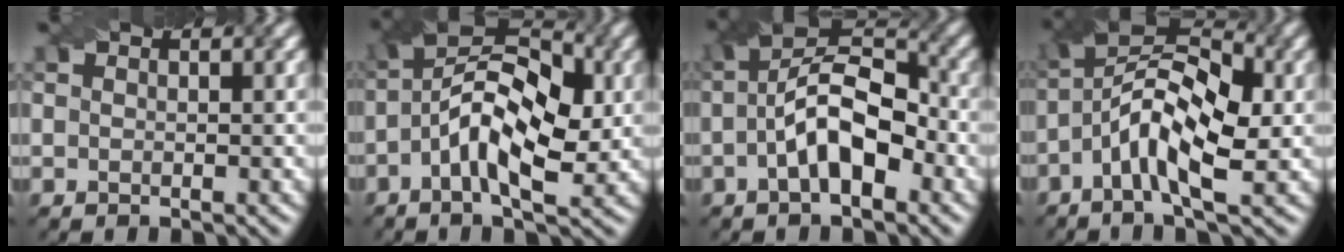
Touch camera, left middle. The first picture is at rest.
{"total": 8.7, "force": [-0.8, 4.1, 7.7], "torque": [-0.136, 0.022, -0.022]}
{"total": 7.5, "force": [-1.5, 3.5, 6.4], "torque": [-0.114, 0.017, -0.032]}
{"total": 8.4, "force": [-1.4, 3.3, 7.5], "torque": [-0.138, 0.025, -0.038]}